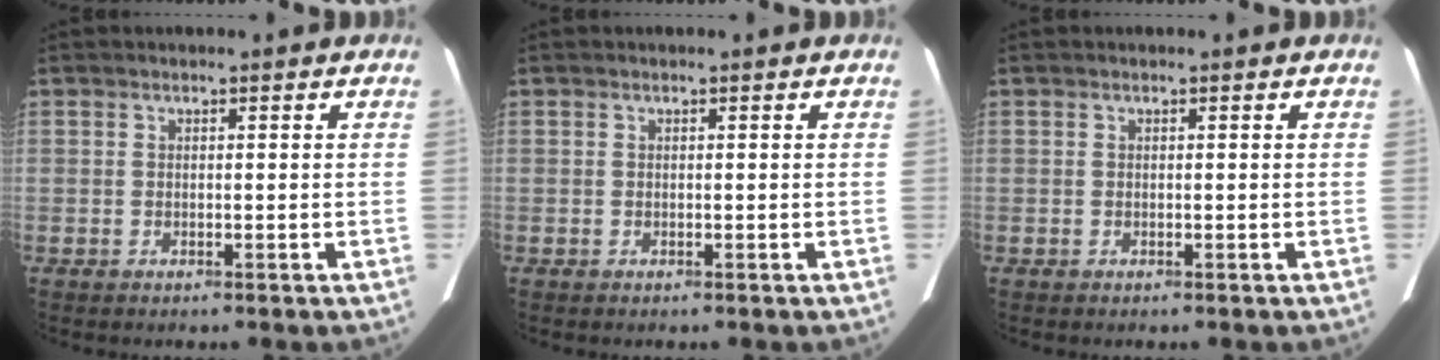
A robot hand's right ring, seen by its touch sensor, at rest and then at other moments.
{"total": 0.0}
{"total": 0.0}